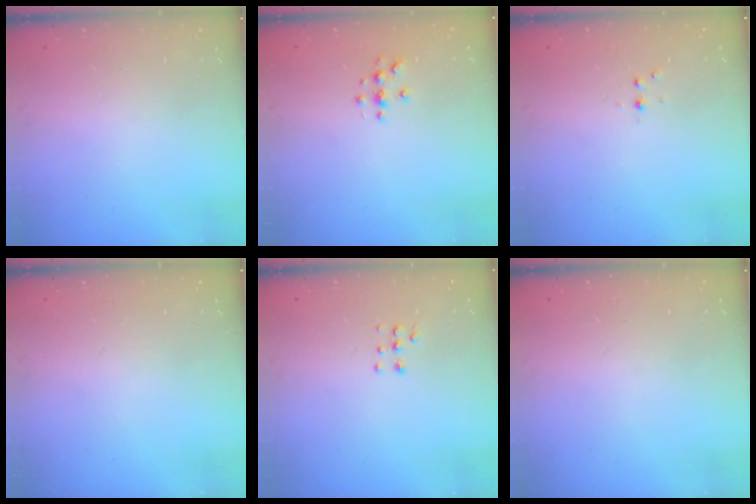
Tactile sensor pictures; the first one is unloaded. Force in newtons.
{"total": 3.9, "press": 3.8, "slide": 0.4}
{"total": 2.7, "press": 2.3, "slide": 1.4}
{"total": 0.0}
{"total": 5.2, "press": 5.2, "slide": 0.7}
{"total": 0.0}